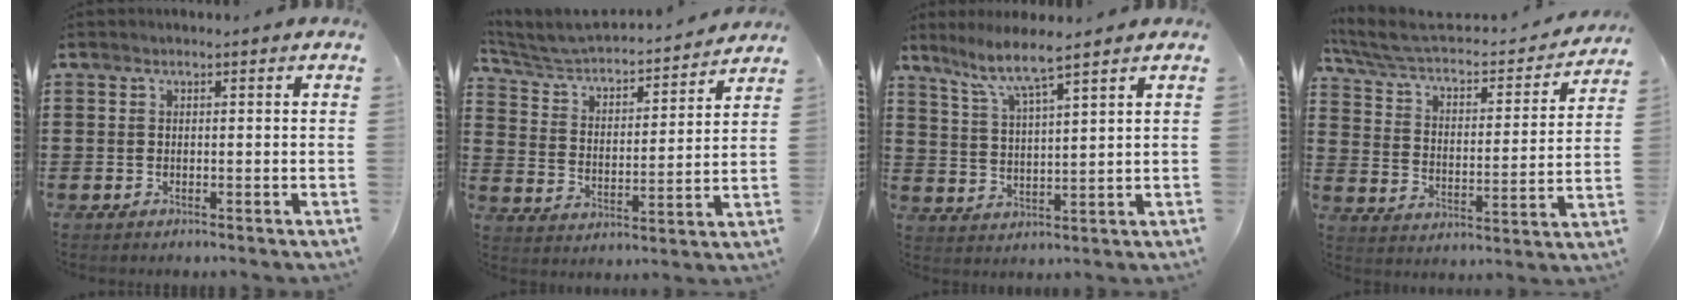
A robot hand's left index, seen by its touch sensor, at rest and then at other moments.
{"total": 3.7, "force": [3.5, 0.7, 0.9], "torque": [-0.041, -0.033, 0.049]}
{"total": 5.3, "force": [4.4, -0.3, 3.0], "torque": [-0.076, -0.022, 0.073]}
{"total": 5.5, "force": [4.4, 1.5, 2.8], "torque": [-0.074, -0.034, 0.071]}